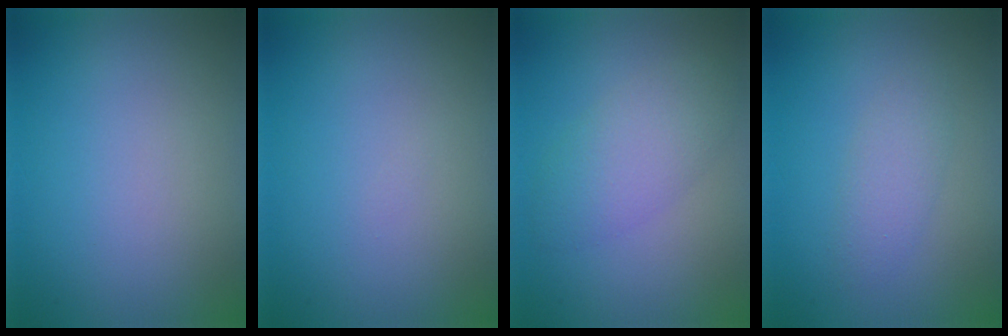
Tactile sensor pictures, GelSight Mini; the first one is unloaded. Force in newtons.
{"total": 0.0}
{"total": 3.8, "press": 3.8, "slide": 0.0}
{"total": 2.0, "press": 2.0, "slide": 0.1}